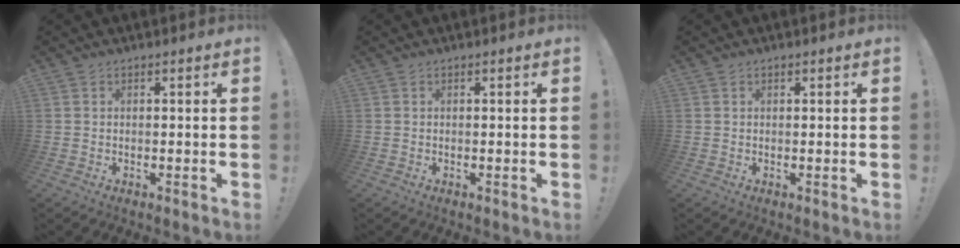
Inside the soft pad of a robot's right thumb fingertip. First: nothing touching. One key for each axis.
{"total": 0.0}
{"total": 0.0}